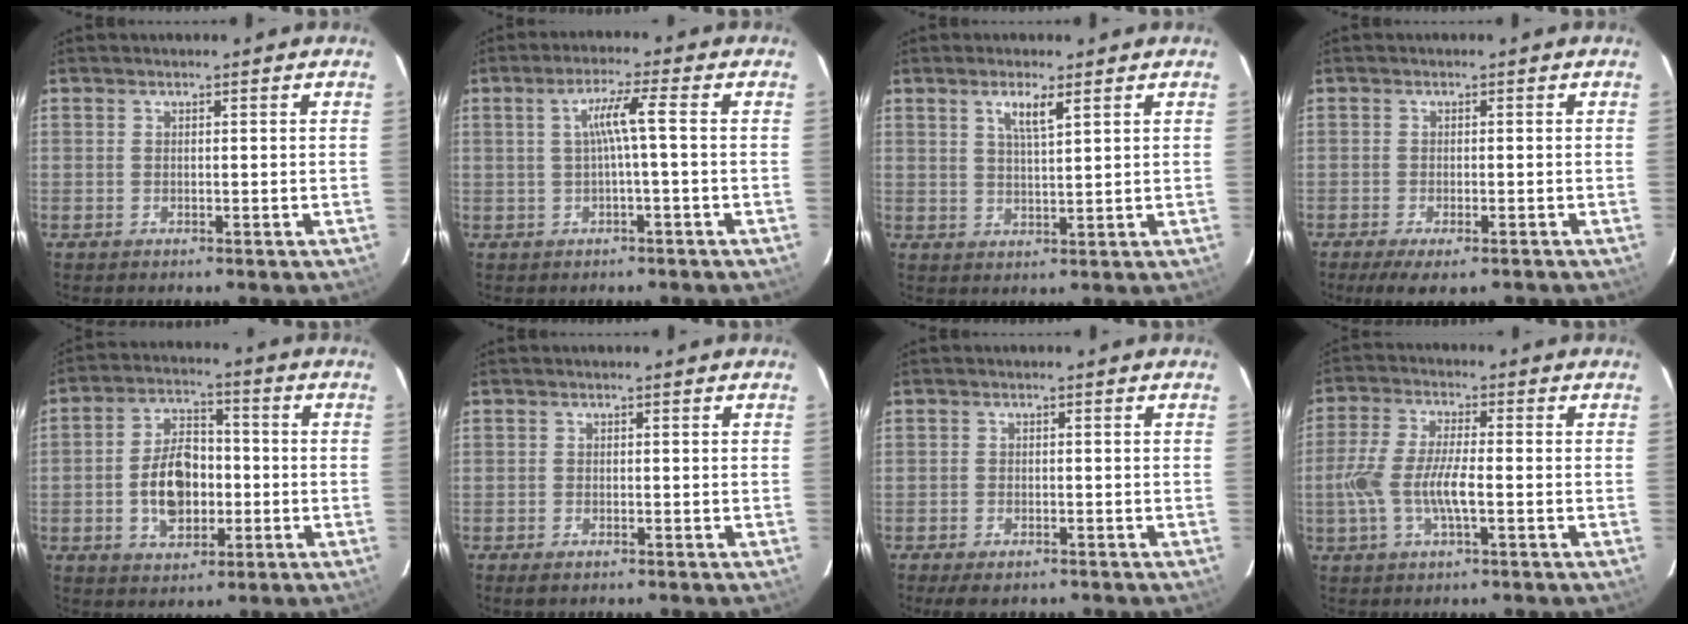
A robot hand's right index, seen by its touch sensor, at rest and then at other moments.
{"total": 4.4, "force": [-0.3, -0.7, 4.3], "torque": [-0.086, 0.003, -0.001]}
{"total": 3.8, "force": [2.1, 0.5, 3.2], "torque": [-0.058, 0.000, 0.038]}
{"total": 6.5, "force": [-4.8, 1.7, 4.1], "torque": [-0.087, -0.027, -0.074]}
{"total": 10.8, "force": [-2.1, 6.8, 8.1], "torque": [-0.154, 0.020, -0.028]}
{"total": 1.4, "force": [-1.0, 0.7, 0.8], "torque": [-0.014, -0.005, -0.019]}
{"total": 4.0, "force": [-3.0, 1.8, 2.0], "torque": [-0.048, -0.012, -0.047]}
{"total": 9.0, "force": [-2.1, 2.3, 8.4], "torque": [-0.177, -0.001, -0.042]}